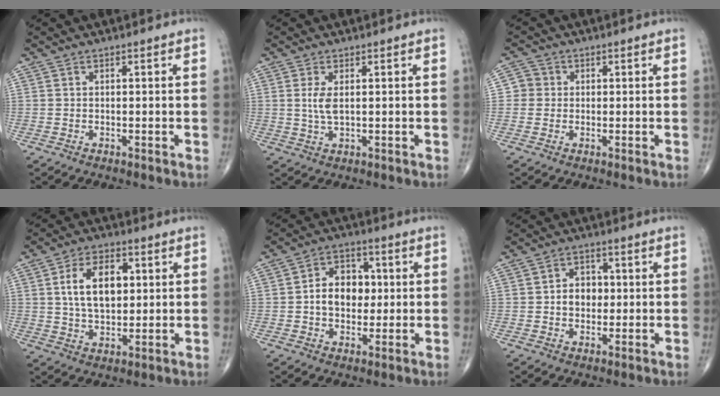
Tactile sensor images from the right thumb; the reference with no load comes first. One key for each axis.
{"total": 3.7, "fx": 0.7, "fy": 1.6, "fz": 3.3, "tx": -0.073, "ty": -0.005, "tz": 0.019}
{"total": 3.2, "fx": 0.1, "fy": 3.2, "fz": 0.6, "tx": 0.013, "ty": 0.007, "tz": -0.006}
{"total": 11.9, "fx": 2.4, "fy": 7.2, "fz": 9.1, "tx": -0.136, "ty": -0.001, "tz": 0.044}
{"total": 9.9, "fx": 0.4, "fy": 7.3, "fz": 6.6, "tx": -0.072, "ty": 0.017, "tz": 0.003}
{"total": 5.9, "fx": 0.2, "fy": 4.6, "fz": 3.6, "tx": -0.032, "ty": 0.011, "tz": 0.002}